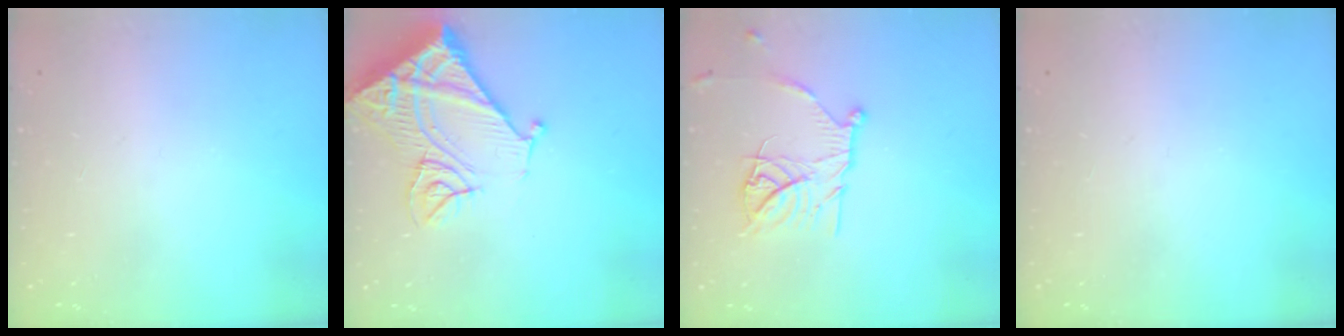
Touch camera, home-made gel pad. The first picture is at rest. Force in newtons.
{"total": 18.4, "press": 18.3, "slide": 2.4}
{"total": 14.2, "press": 14.2, "slide": 1.2}
{"total": 0.0}